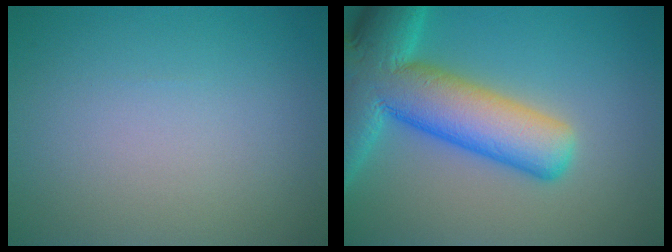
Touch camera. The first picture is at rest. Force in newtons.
{"total": 11.9, "press": 11.9, "slide": 0.7}